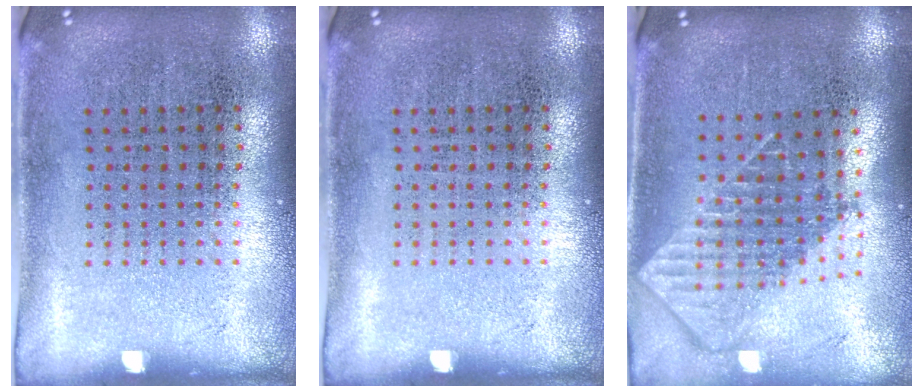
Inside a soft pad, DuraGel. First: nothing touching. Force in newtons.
{"total": 0.0}
{"total": 1.9, "press": 1.5, "slide": 1.1}